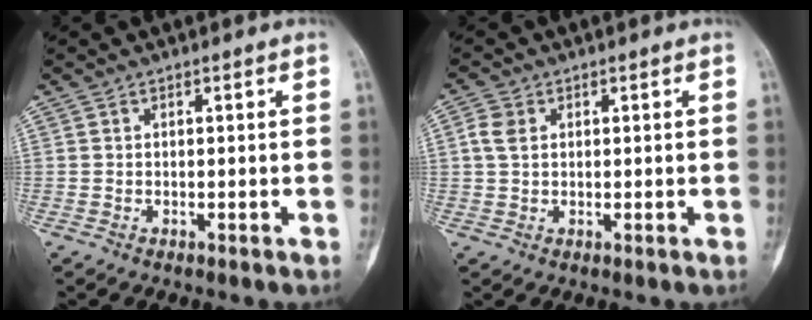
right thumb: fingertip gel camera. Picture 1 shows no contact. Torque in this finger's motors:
{"motor_torque": [-0.52, 0.15, 0.43, 0.26, 0.10]}